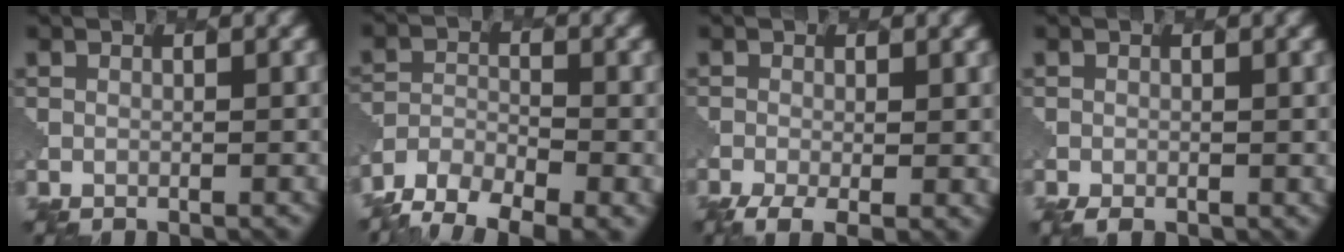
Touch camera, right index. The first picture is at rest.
{"total": 7.2, "force": [-5.3, 3.0, 3.8], "torque": [-0.070, -0.009, -0.098]}
{"total": 4.1, "force": [-1.7, 1.6, 3.3], "torque": [-0.060, -0.007, -0.026]}
{"total": 2.2, "force": [-1.2, 1.3, 1.4], "torque": [-0.020, -0.003, -0.014]}